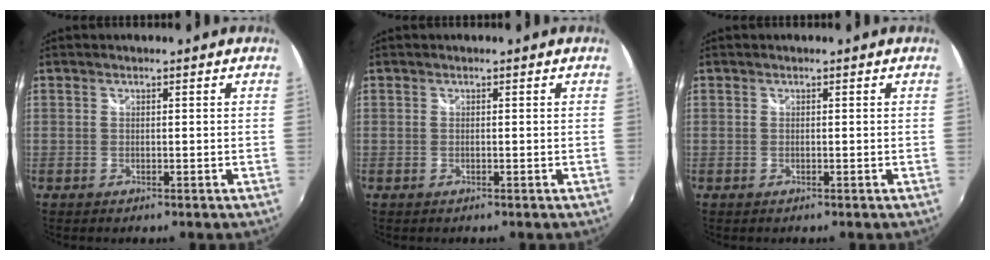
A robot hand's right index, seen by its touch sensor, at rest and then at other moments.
{"total": 0.0}
{"total": 0.0}